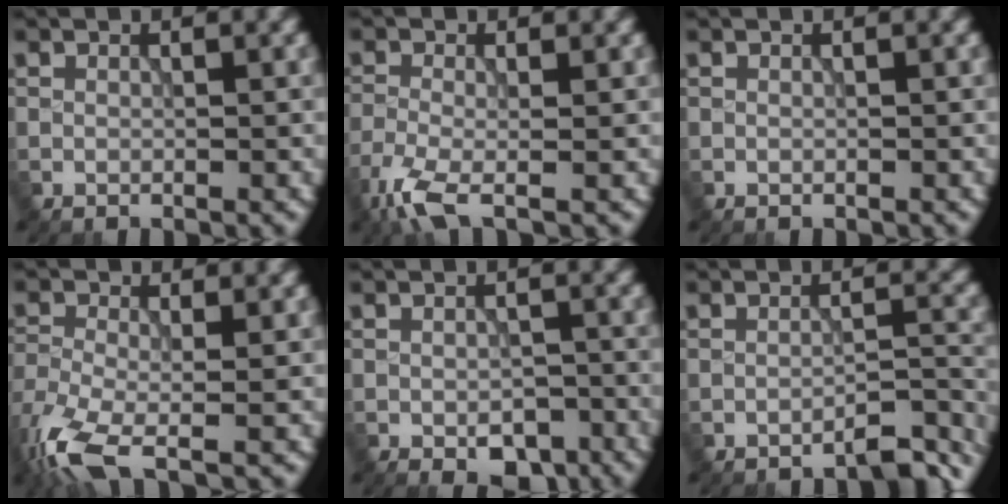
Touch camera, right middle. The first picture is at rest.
{"total": 4.1, "force": [-2.4, 1.1, 3.1], "torque": [-0.074, -0.009, -0.060]}
{"total": 0.0}
{"total": 6.8, "force": [-4.0, 2.6, 4.8], "torque": [-0.107, -0.014, -0.089]}
{"total": 3.4, "force": [-1.8, 1.9, 2.2], "torque": [-0.027, -0.008, -0.022]}
{"total": 3.4, "force": [-3.1, 0.5, 1.4], "torque": [-0.012, 0.010, -0.046]}